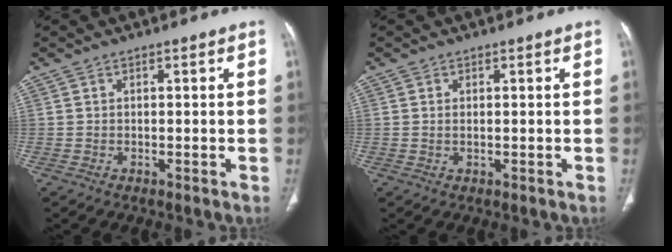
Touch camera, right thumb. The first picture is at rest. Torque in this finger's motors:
{"motor_torque": [-0.23, 0.08, -0.22, 0.48, -0.02]}